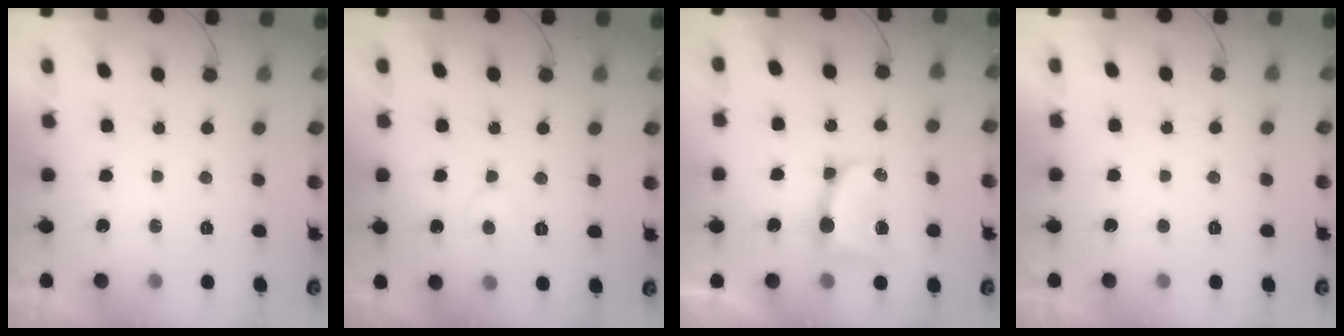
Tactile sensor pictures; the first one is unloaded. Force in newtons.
{"total": 3.7, "press": 3.7, "slide": 0.3}
{"total": 8.6, "press": 8.6, "slide": 1.0}
{"total": 1.6, "press": 1.6, "slide": 0.2}